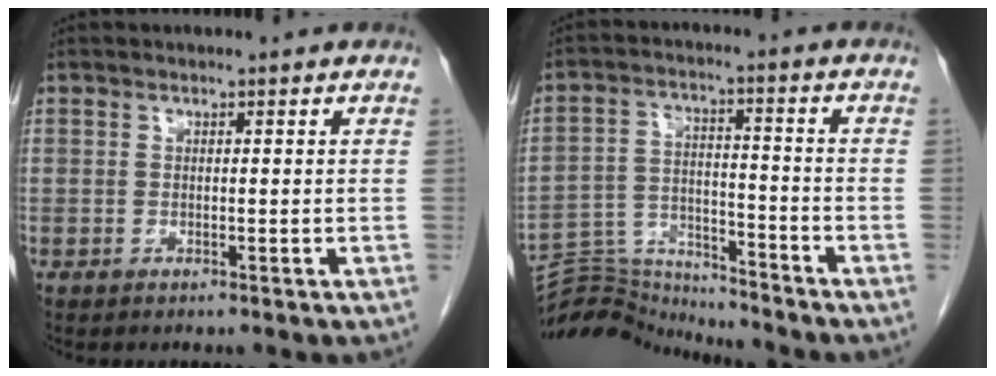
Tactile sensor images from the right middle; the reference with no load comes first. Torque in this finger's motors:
{"motor_torque": [-0.45, -0.21, -0.28, -0.10]}